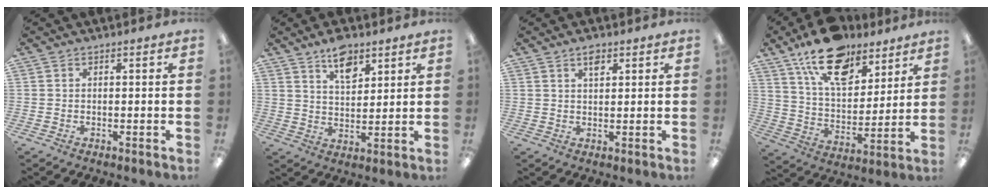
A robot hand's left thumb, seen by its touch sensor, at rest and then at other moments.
{"total": 8.4, "force": [5.8, 4.3, 4.3], "torque": [-0.060, -0.028, 0.100]}
{"total": 3.2, "force": [2.1, 1.4, 2.0], "torque": [-0.027, -0.003, 0.034]}
{"total": 18.3, "force": [12.7, 9.1, 9.4], "torque": [-0.156, -0.064, 0.224]}